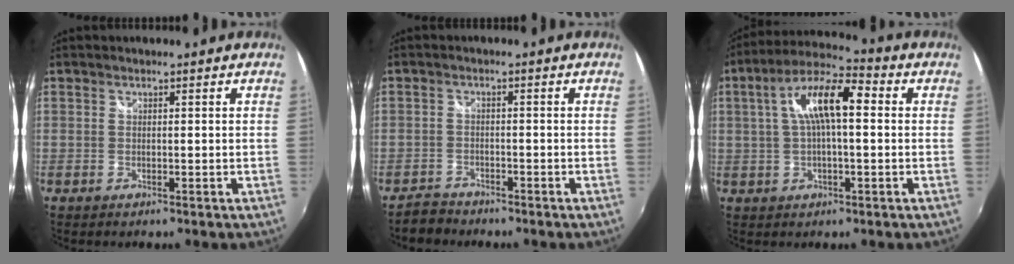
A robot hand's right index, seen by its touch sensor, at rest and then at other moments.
{"total": 3.3, "force": [-2.9, 1.5, -0.1], "torque": [-0.011, 0.008, -0.055]}
{"total": 11.4, "force": [1.6, 3.6, 10.7], "torque": [-0.196, 0.025, 0.024]}